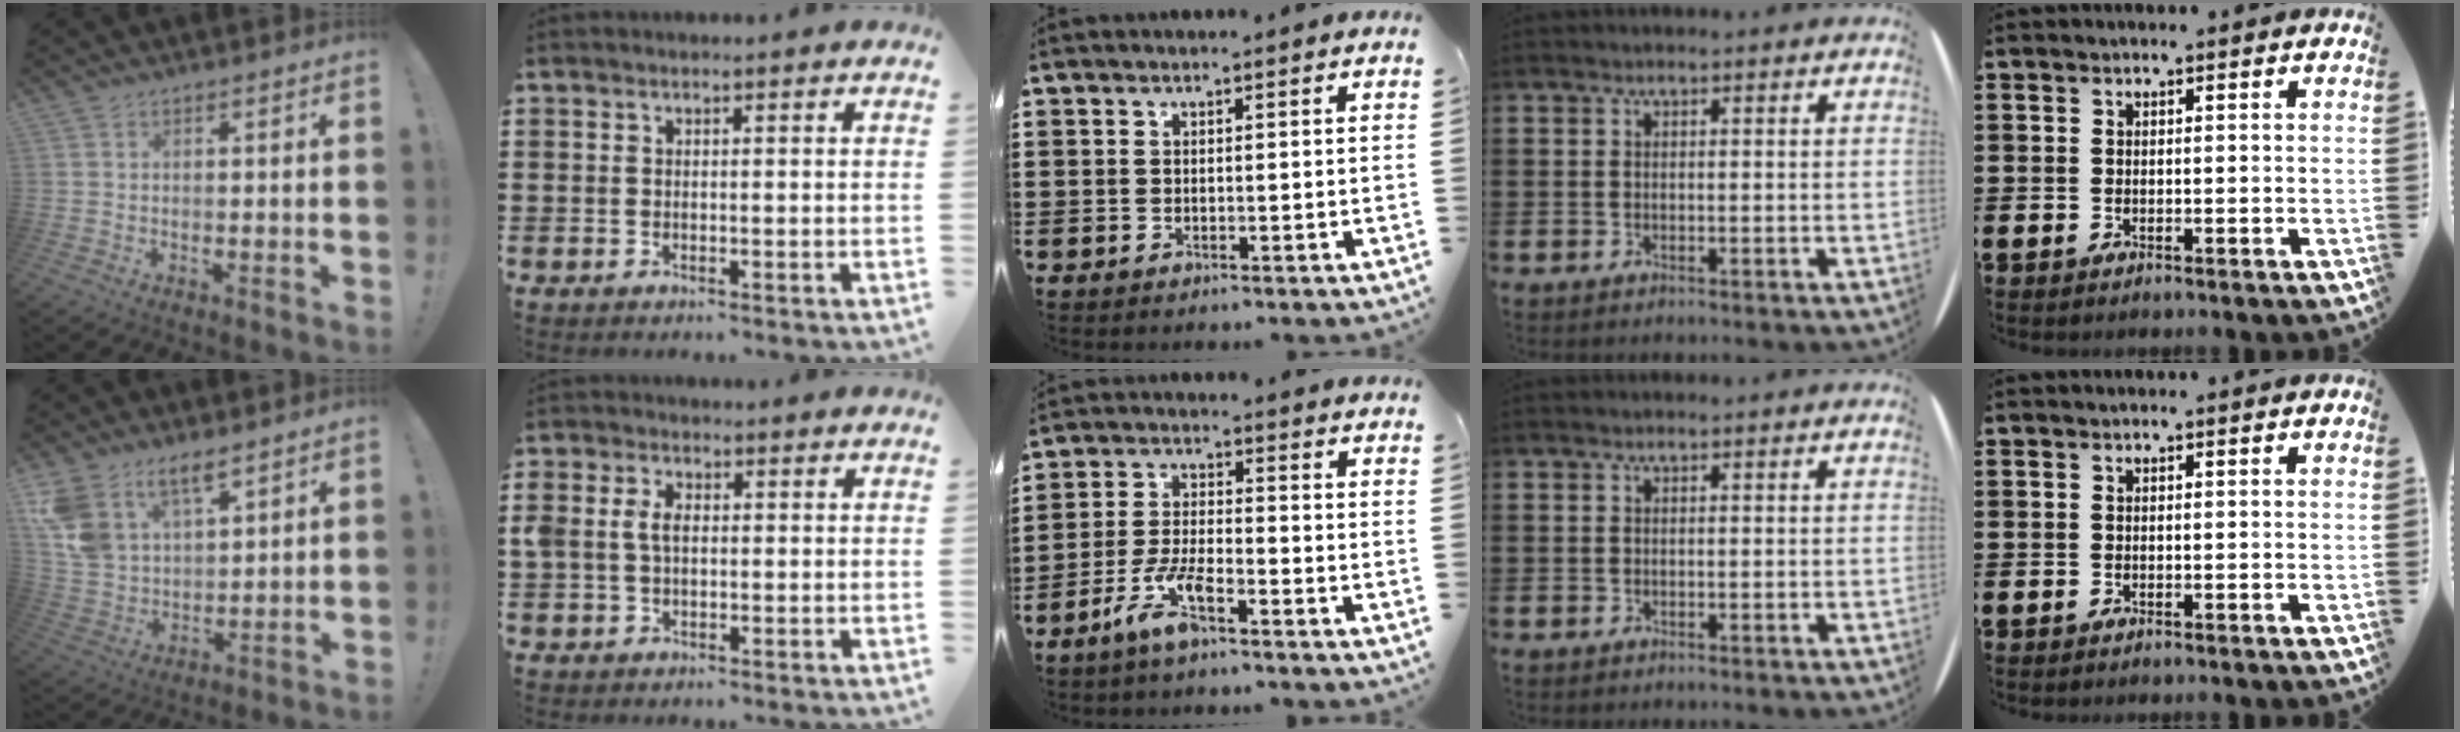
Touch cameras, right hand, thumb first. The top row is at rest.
{"thumb": {"total": 10.7, "force": [8.0, 5.4, 4.5], "torque": [-0.098, -0.048, 0.159]}, "index": {"total": 3.4, "force": [0.3, 2.2, 2.6], "torque": [-0.070, 0.006, -0.001]}, "middle": {"total": 7.0, "force": [-4.4, 1.6, 5.2], "torque": [-0.117, -0.003, -0.085]}}